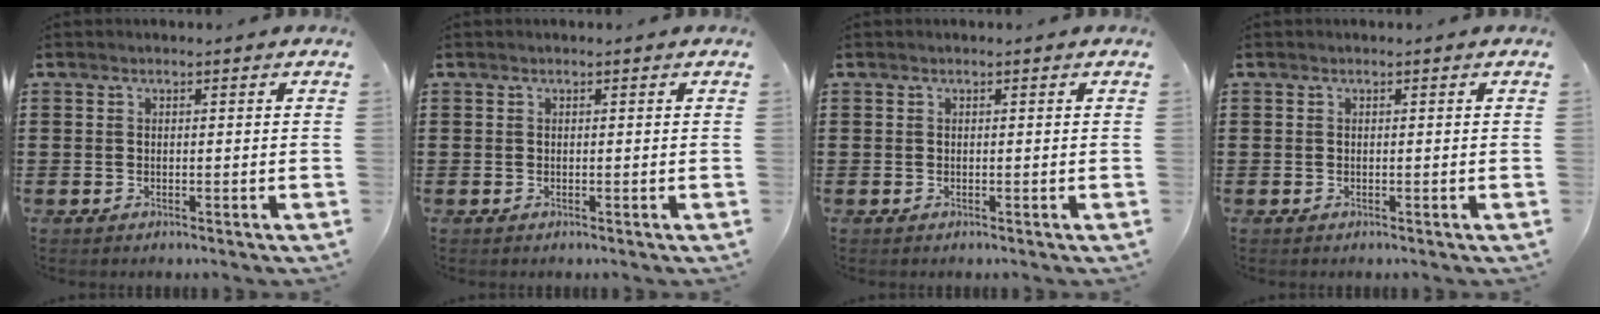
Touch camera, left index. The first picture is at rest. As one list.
[{"total": 0.0}, {"total": 0.0}, {"total": 0.0}]